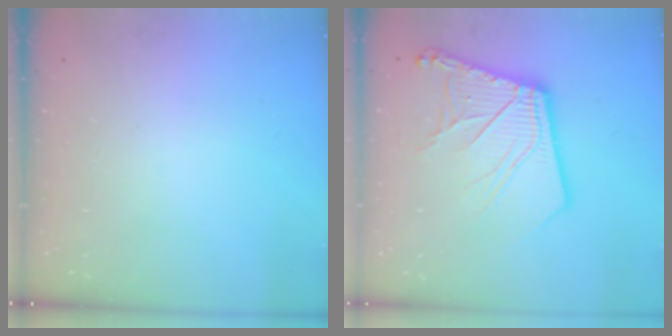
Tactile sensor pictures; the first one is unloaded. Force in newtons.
{"total": 16.4, "press": 16.2, "slide": 2.4}